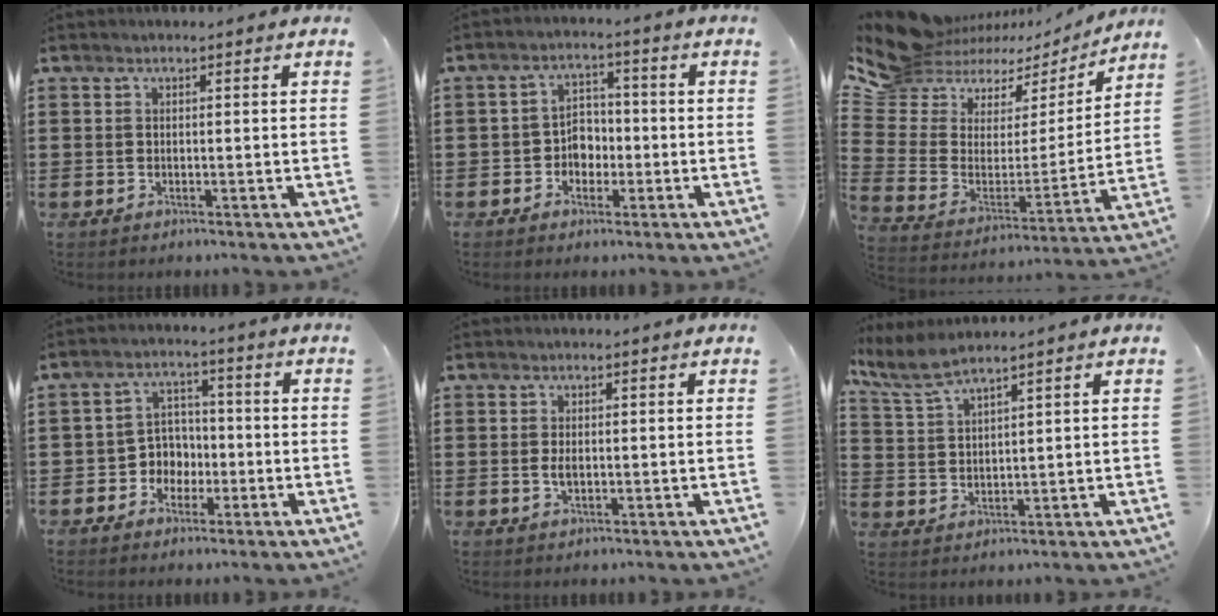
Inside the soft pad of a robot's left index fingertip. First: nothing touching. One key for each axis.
{"total": 4.0, "fx": -1.4, "fy": 3.3, "fz": 1.9, "tx": -0.044, "ty": 0.009, "tz": -0.032}
{"total": 11.1, "fx": 9.2, "fy": 5.6, "fz": 2.6, "tx": -0.106, "ty": -0.059, "tz": 0.165}
{"total": 4.6, "fx": -1.7, "fy": 4.1, "fz": 1.2, "tx": -0.037, "ty": 0.011, "tz": -0.036}
{"total": 1.8, "fx": -0.1, "fy": 0.8, "fz": 1.6, "tx": -0.032, "ty": 0.001, "tz": -0.002}
{"total": 5.1, "fx": 4.2, "fy": 0.7, "fz": 2.8, "tx": -0.067, "ty": -0.007, "tz": 0.076}